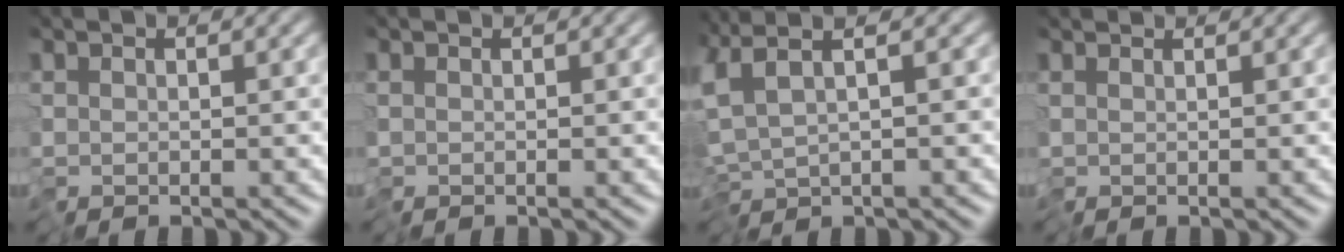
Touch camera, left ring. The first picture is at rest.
{"total": 0.0}
{"total": 5.3, "force": [1.1, 2.5, 4.5], "torque": [-0.114, 0.000, 0.017]}
{"total": 1.0, "force": [1.0, 0.1, 0.2], "torque": [-0.011, 0.007, 0.017]}